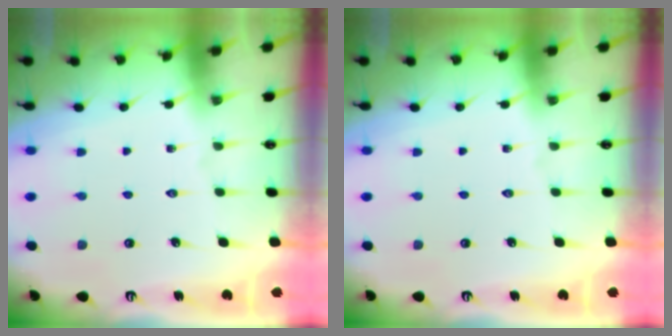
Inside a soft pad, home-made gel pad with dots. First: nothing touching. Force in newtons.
{"total": 0.0}